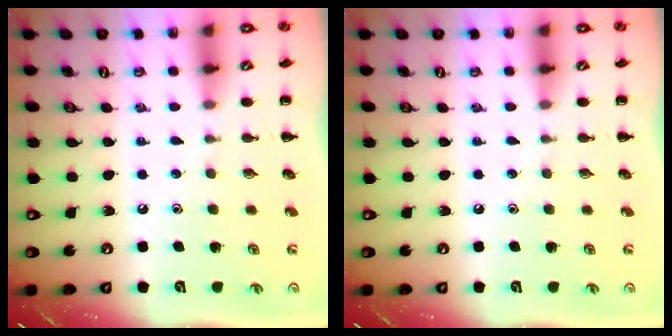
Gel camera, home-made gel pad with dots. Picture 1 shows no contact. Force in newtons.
{"total": 0.0}